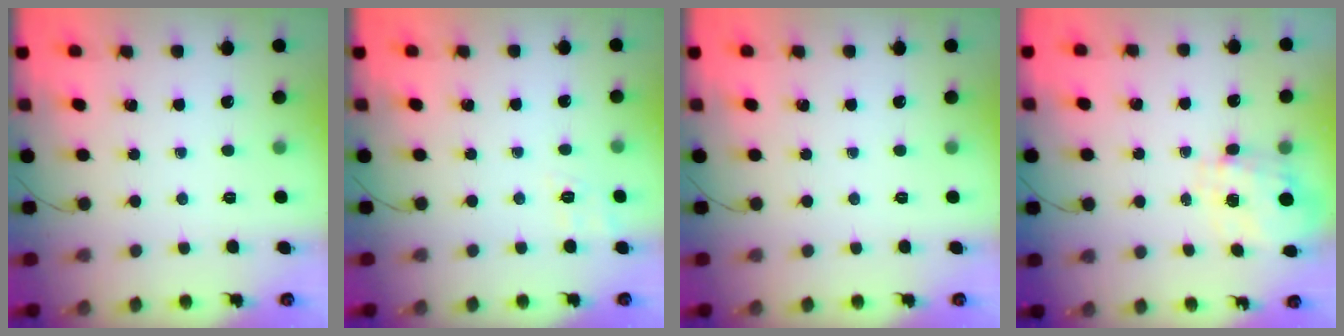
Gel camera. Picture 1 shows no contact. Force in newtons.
{"total": 2.8, "press": 2.1, "slide": 1.9}
{"total": 0.0}
{"total": 1.5, "press": 1.4, "slide": 0.3}